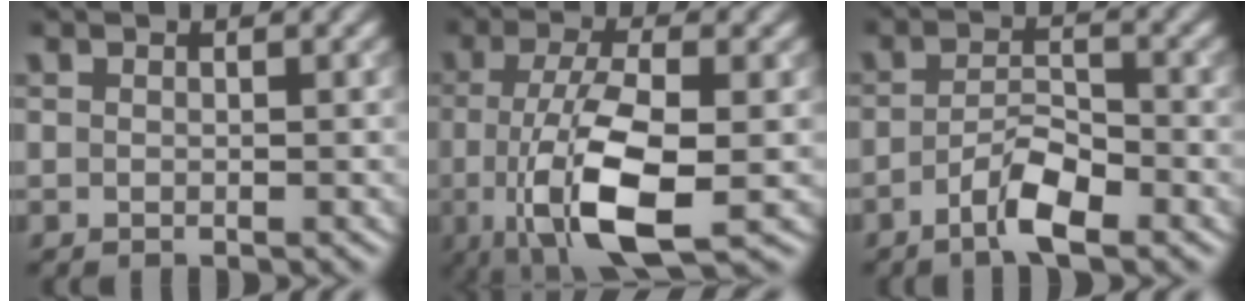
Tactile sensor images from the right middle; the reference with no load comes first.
{"total": 10.2, "force": [-2.7, 3.6, 9.2], "torque": [-0.180, -0.013, -0.047]}
{"total": 4.0, "force": [-2.3, 1.1, 3.0], "torque": [-0.060, 0.005, -0.047]}